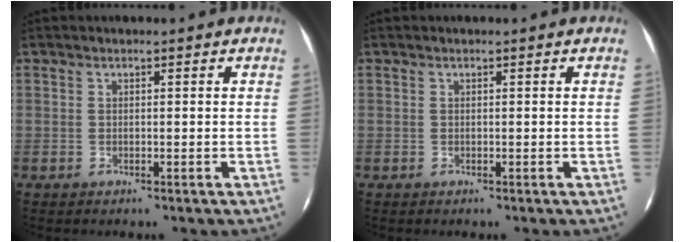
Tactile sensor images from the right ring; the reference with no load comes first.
{"total": 0.0}